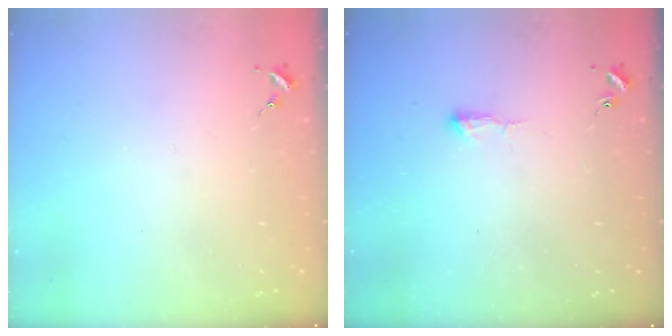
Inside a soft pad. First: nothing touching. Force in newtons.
{"total": 5.3, "press": 5.2, "slide": 0.8}